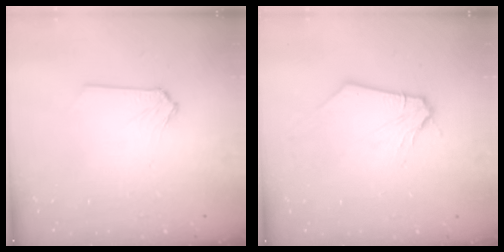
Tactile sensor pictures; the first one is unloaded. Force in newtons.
{"total": 5.7, "press": 5.6, "slide": 0.9}